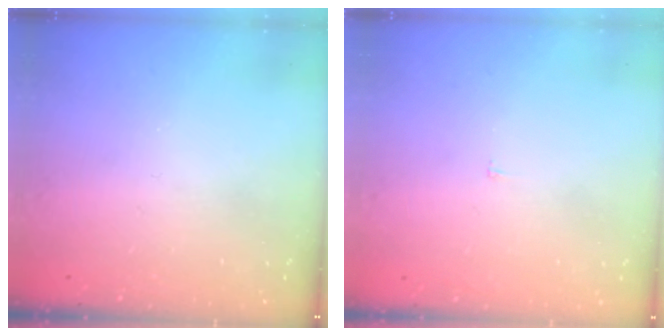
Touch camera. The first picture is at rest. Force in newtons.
{"total": 2.2, "press": 2.2, "slide": 0.2}